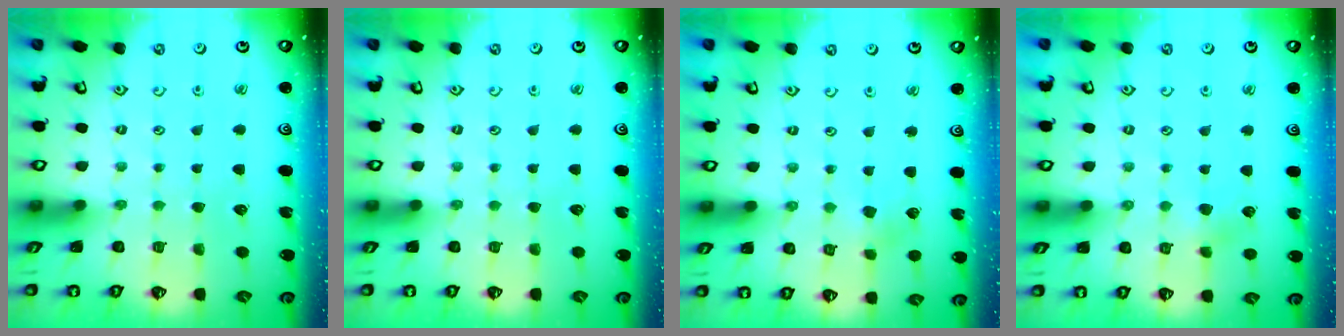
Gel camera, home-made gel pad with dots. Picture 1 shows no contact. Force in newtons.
{"total": 0.0}
{"total": 2.4, "press": 2.3, "slide": 0.4}
{"total": 2.2, "press": 2.2, "slide": 0.3}